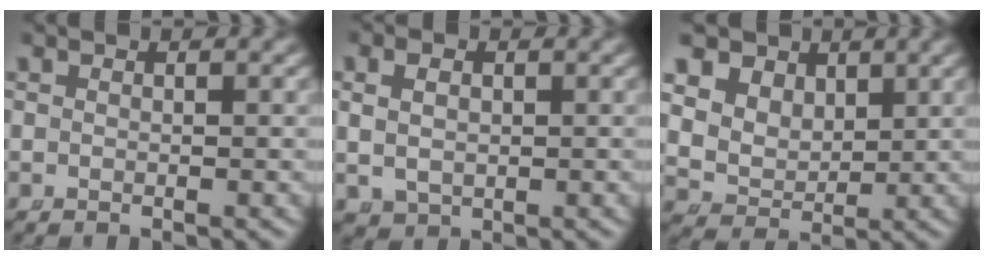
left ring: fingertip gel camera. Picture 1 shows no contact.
{"total": 3.1, "force": [0.5, 2.5, 1.7], "torque": [-0.042, -0.008, 0.020]}
{"total": 11.5, "force": [3.1, 9.7, 5.4], "torque": [-0.141, -0.017, 0.045]}